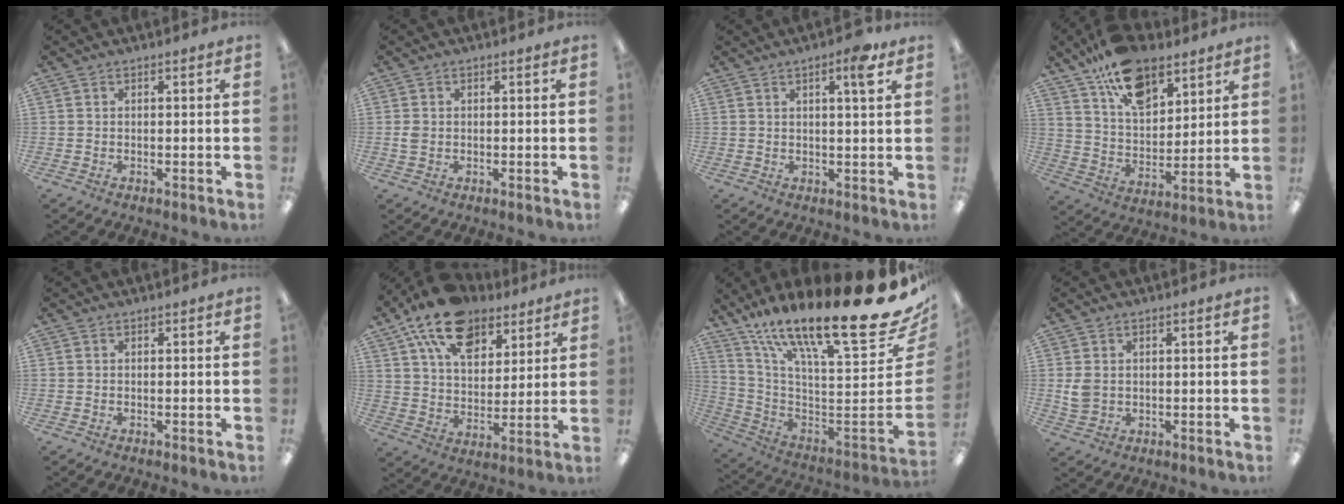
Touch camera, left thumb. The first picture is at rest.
{"total": 2.0, "force": [0.0, 1.4, 1.3], "torque": [-0.018, 0.001, -0.002]}
{"total": 5.2, "force": [3.1, 0.6, 4.2], "torque": [-0.067, -0.007, 0.045]}
{"total": 16.6, "force": [11.1, 8.7, 8.7], "torque": [-0.149, -0.053, 0.202]}
{"total": 0.0}
{"total": 17.1, "force": [11.1, 9.6, 8.8], "torque": [-0.153, -0.048, 0.202]}
{"total": 25.1, "force": [16.8, 3.8, 18.3], "torque": [-0.245, -0.155, 0.276]}
{"total": 3.7, "force": [0.7, 2.9, 2.2], "torque": [-0.034, 0.002, 0.014]}